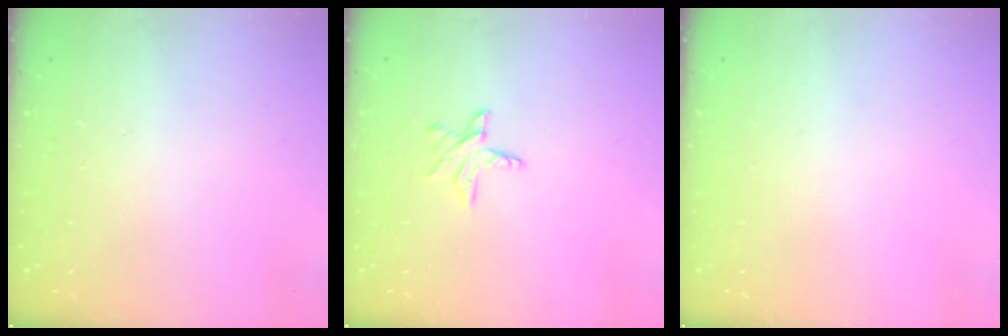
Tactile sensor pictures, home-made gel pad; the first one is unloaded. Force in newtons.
{"total": 5.7, "press": 5.6, "slide": 0.5}
{"total": 0.0}